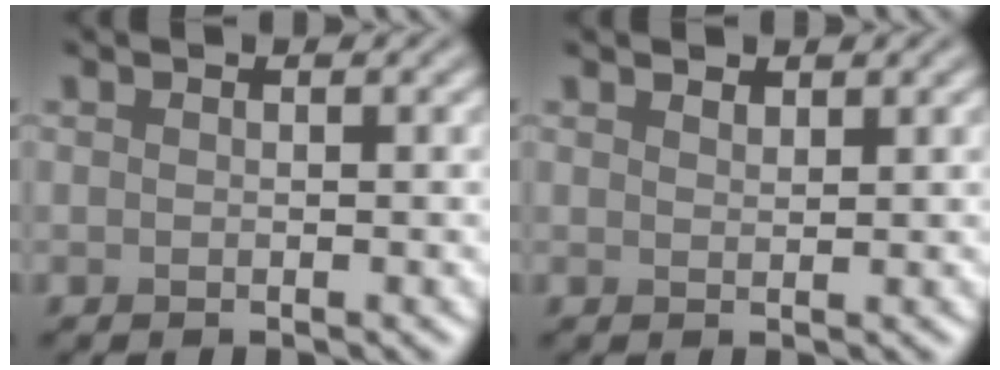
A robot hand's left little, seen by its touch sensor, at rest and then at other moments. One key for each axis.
{"total": 0.9, "fx": 0.8, "fy": 0.2, "fz": 0.2, "tx": -0.004, "ty": -0.002, "tz": 0.017}